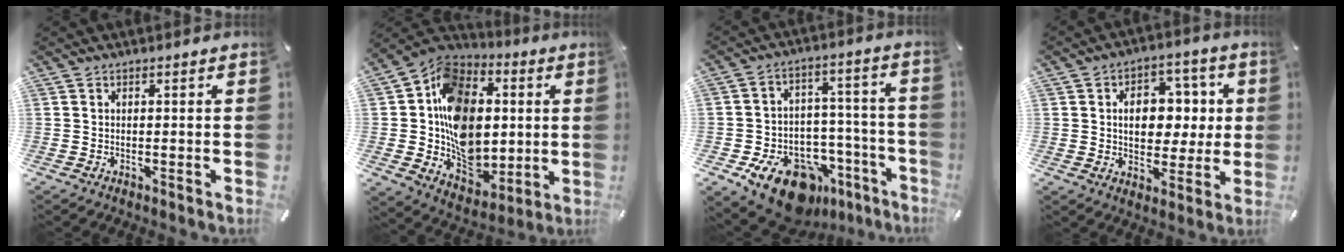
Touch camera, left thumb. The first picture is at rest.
{"total": 18.4, "force": [0.5, 15.3, 10.3], "torque": [-0.154, -0.006, 0.023]}
{"total": 17.1, "force": [-10.3, 10.5, 8.8], "torque": [-0.109, 0.072, -0.160]}
{"total": 11.2, "force": [1.2, 8.8, 6.8], "torque": [-0.090, 0.004, 0.022]}